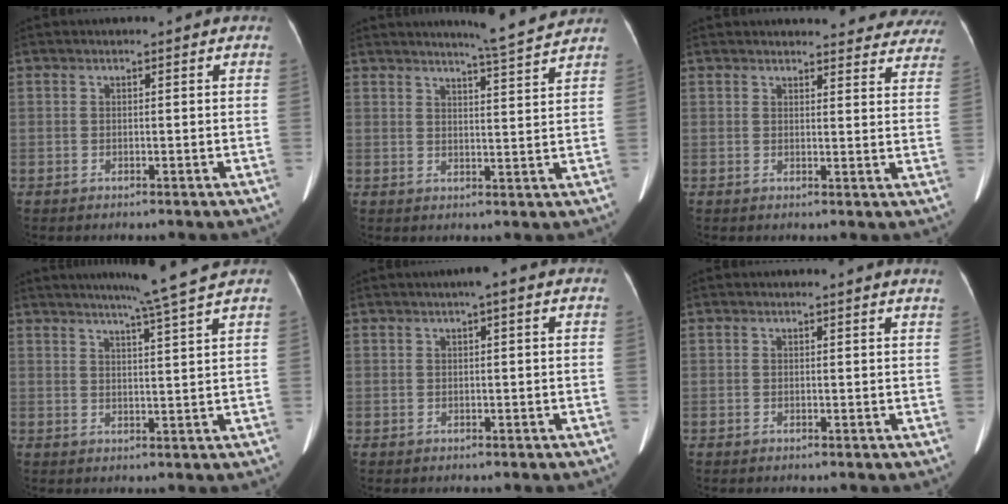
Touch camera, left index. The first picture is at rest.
{"total": 6.7, "force": [6.3, -1.4, 1.9], "torque": [-0.040, -0.011, 0.083]}
{"total": 20.0, "force": [18.9, 4.8, 4.5], "torque": [-0.035, -0.049, 0.193]}
{"total": 8.2, "force": [6.8, -2.0, 4.0], "torque": [-0.059, -0.003, 0.089]}
{"total": 1.9, "force": [1.0, -0.1, 1.6], "torque": [-0.030, 0.007, 0.013]}
{"total": 2.4, "force": [2.3, -0.3, 0.6], "torque": [-0.014, -0.008, 0.014]}